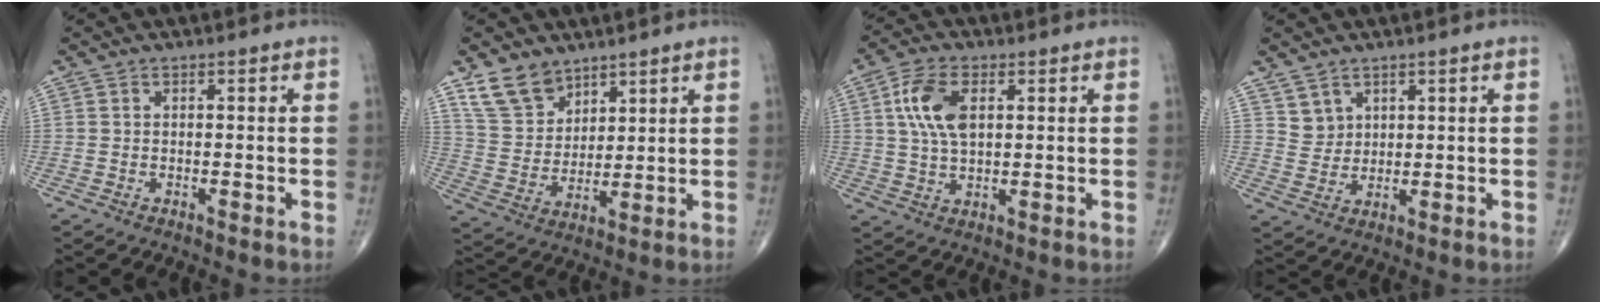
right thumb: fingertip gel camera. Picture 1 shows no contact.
{"total": 9.4, "force": [6.7, 5.8, 3.2], "torque": [-0.041, -0.033, 0.140]}
{"total": 9.0, "force": [2.4, 4.7, 7.3], "torque": [-0.146, 0.001, 0.045]}
{"total": 3.7, "force": [2.5, 2.6, 0.3], "torque": [0.017, -0.023, 0.050]}